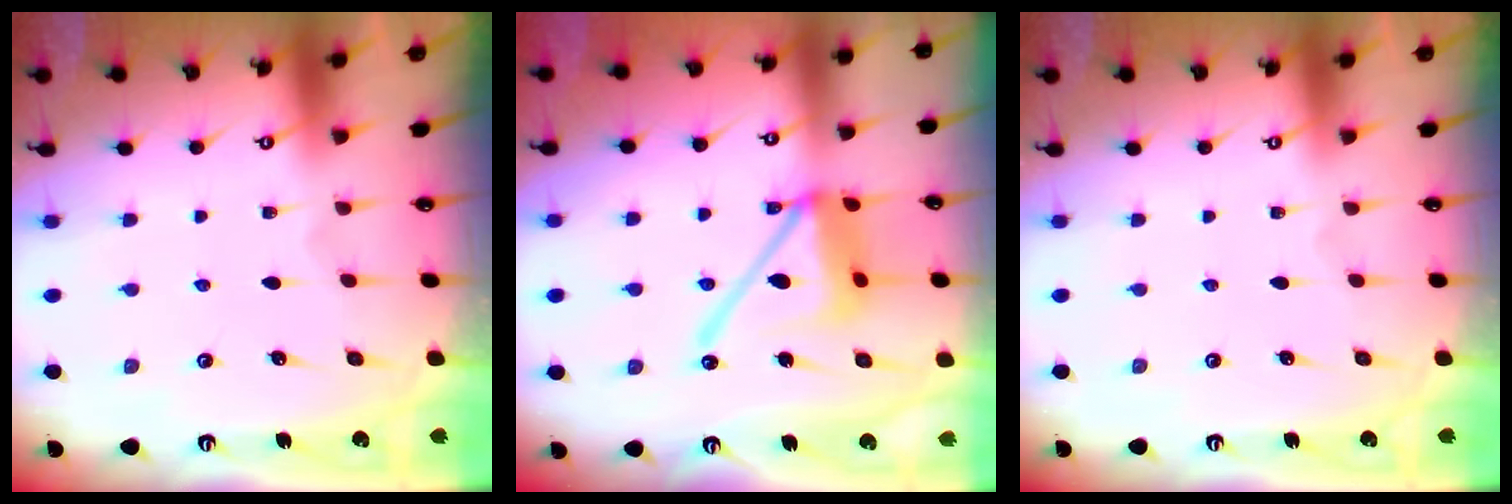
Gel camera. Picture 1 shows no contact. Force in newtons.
{"total": 15.1, "press": 15.0, "slide": 1.8}
{"total": 0.0}